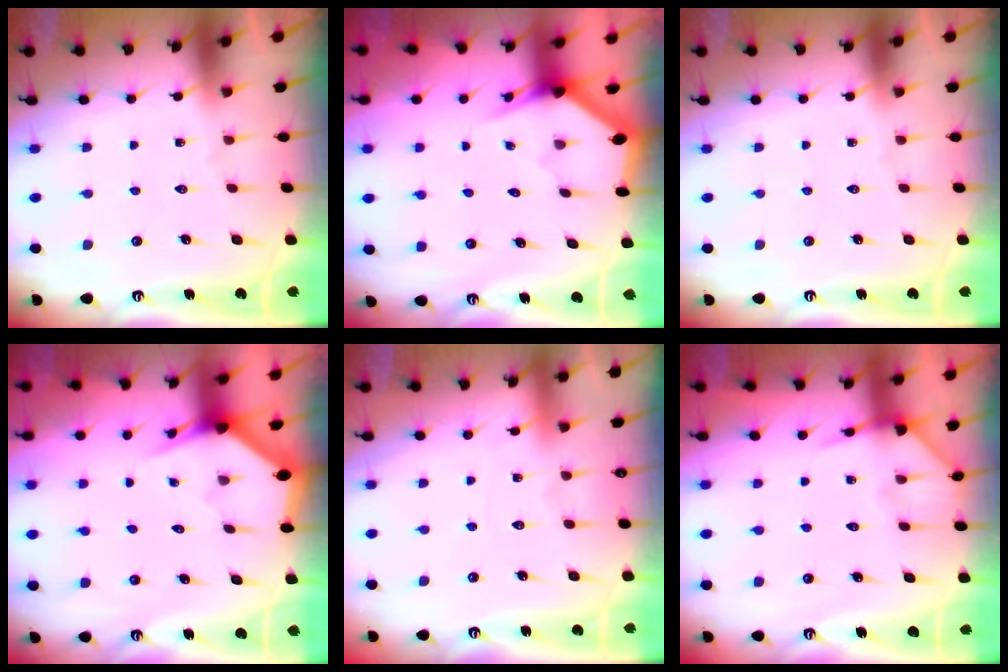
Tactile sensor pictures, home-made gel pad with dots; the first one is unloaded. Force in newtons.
{"total": 3.1, "press": 3.1, "slide": 0.1}
{"total": 0.0}
{"total": 2.6, "press": 2.6, "slide": 0.1}
{"total": 1.8, "press": 1.8, "slide": 0.3}
{"total": 7.1, "press": 7.0, "slide": 0.5}